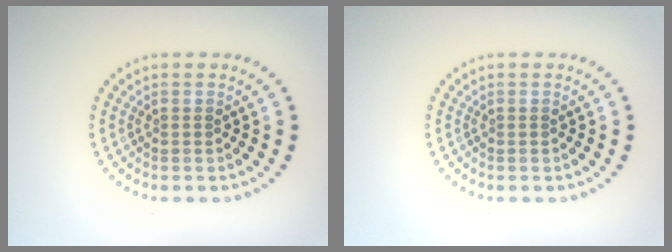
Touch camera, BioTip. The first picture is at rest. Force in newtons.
{"total": 0.0}